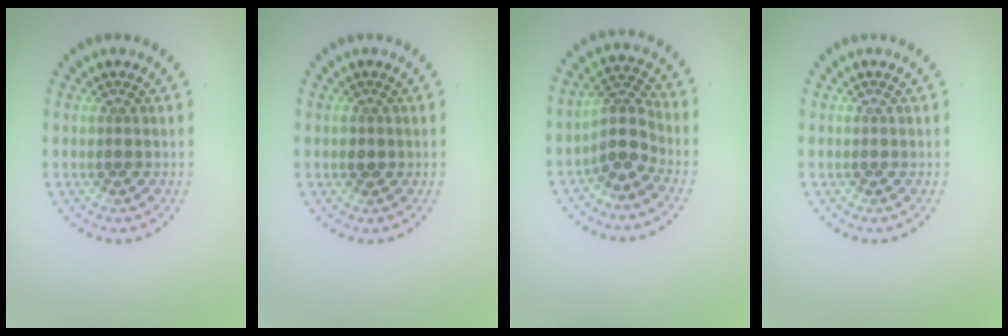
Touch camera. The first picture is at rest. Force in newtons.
{"total": 0.8, "press": 0.8, "slide": 0.3}
{"total": 2.9, "press": 2.1, "slide": 2.0}
{"total": 0.0}